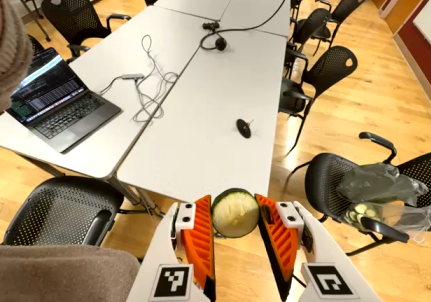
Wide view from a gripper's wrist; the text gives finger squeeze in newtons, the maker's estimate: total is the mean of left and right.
{"total": 8.3, "left": 8.2, "right": 8.5}